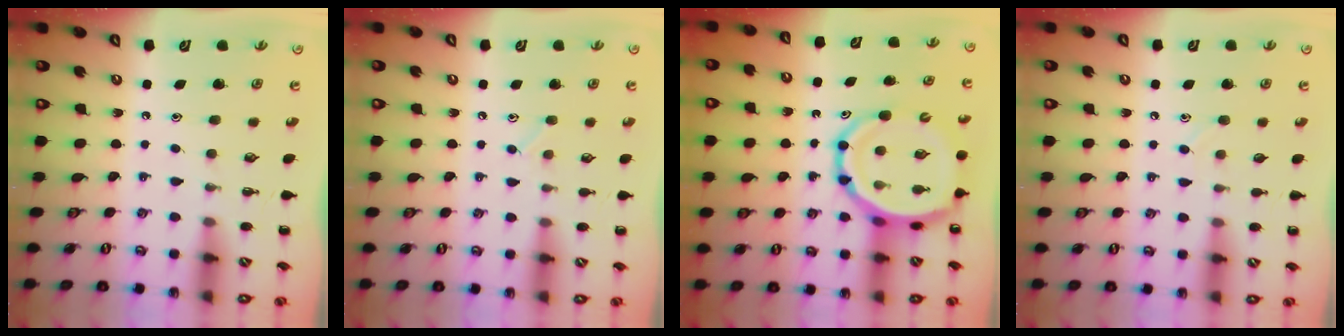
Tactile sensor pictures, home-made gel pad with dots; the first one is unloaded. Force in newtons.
{"total": 4.7, "press": 4.5, "slide": 1.4}
{"total": 14.9, "press": 14.3, "slide": 4.0}
{"total": 2.0, "press": 2.0, "slide": 0.6}